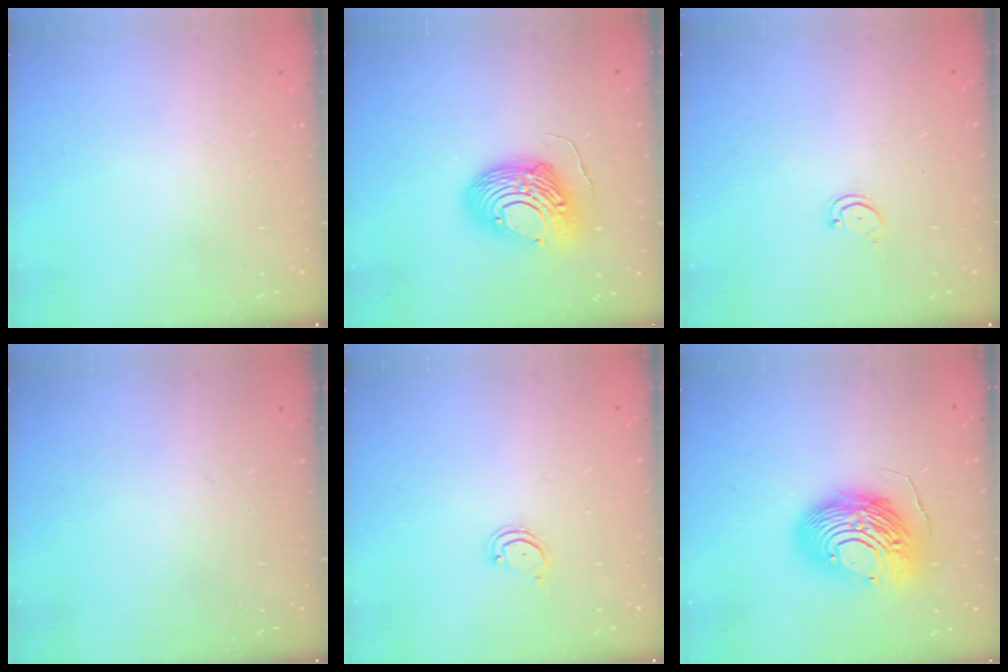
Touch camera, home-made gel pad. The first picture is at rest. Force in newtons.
{"total": 12.6, "press": 12.6, "slide": 1.4}
{"total": 1.5, "press": 1.5, "slide": 0.3}
{"total": 0.0}
{"total": 2.5, "press": 2.5, "slide": 0.2}
{"total": 15.4, "press": 15.3, "slide": 1.5}